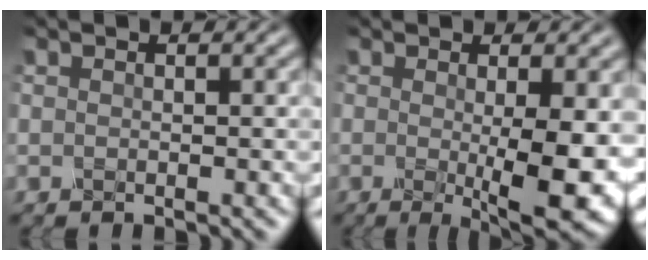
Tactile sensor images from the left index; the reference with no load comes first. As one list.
[{"total": 7.4, "force": [-0.9, 1.5, 7.2], "torque": [-0.104, -0.017, -0.006]}]